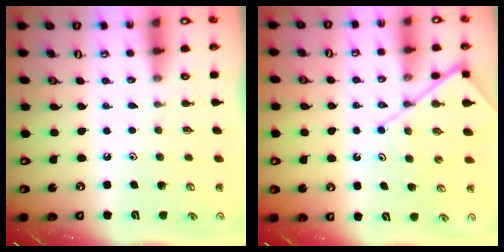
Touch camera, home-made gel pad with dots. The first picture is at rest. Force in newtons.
{"total": 7.4, "press": 7.3, "slide": 0.8}